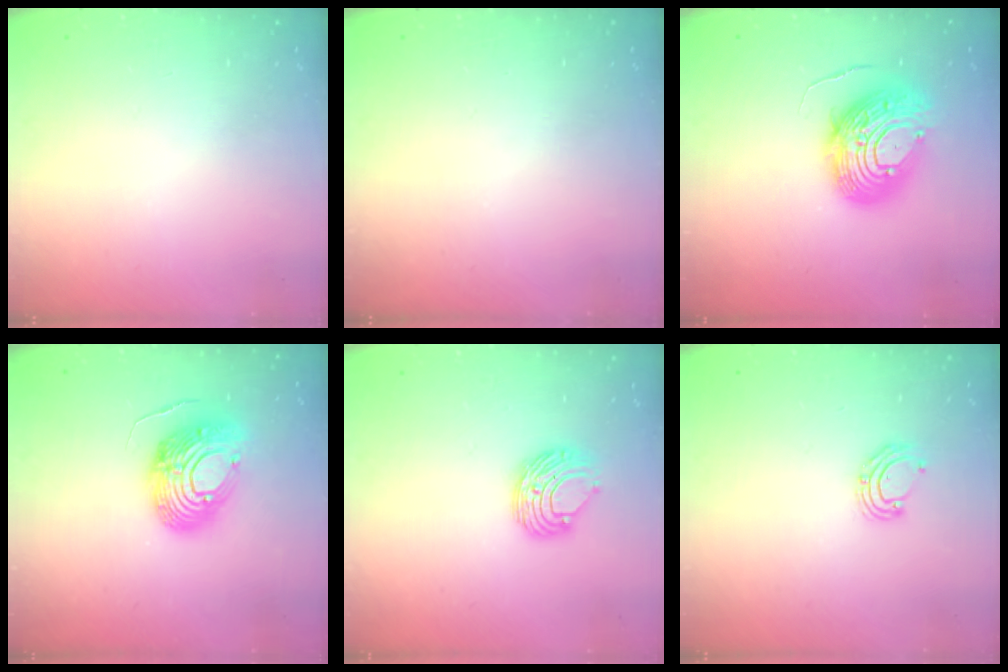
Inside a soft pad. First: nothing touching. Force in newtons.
{"total": 0.0}
{"total": 13.4, "press": 13.4, "slide": 1.2}
{"total": 13.7, "press": 13.7, "slide": 1.2}
{"total": 8.7, "press": 8.6, "slide": 0.7}
{"total": 5.3, "press": 5.1, "slide": 1.4}